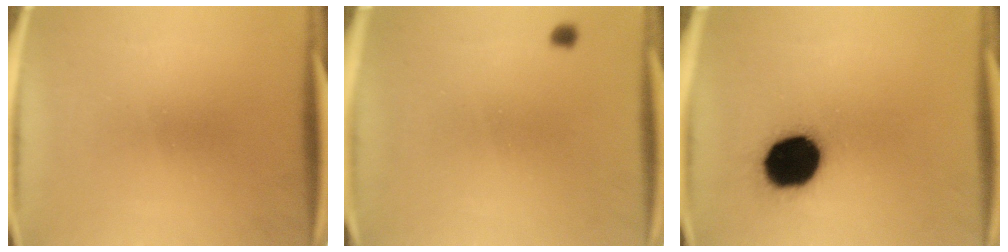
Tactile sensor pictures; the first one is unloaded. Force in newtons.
{"total": 1.0}
{"total": 16.9}